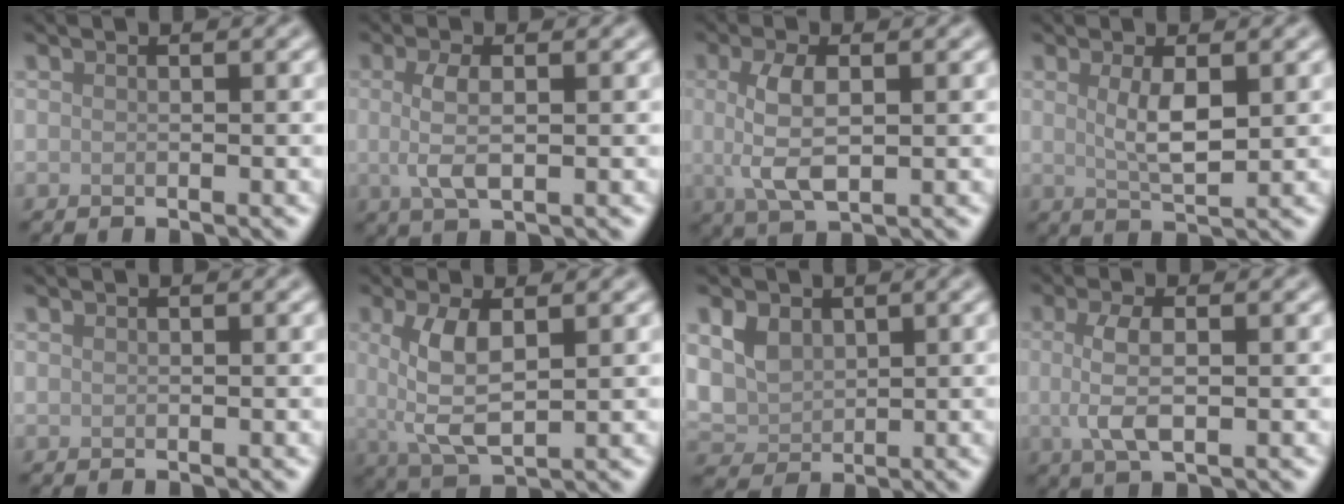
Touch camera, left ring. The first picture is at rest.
{"total": 3.1, "force": [0.1, 1.1, 2.9], "torque": [-0.063, -0.001, 0.002]}
{"total": 4.4, "force": [0.3, 1.8, 4.0], "torque": [-0.088, -0.001, 0.005]}
{"total": 3.0, "force": [0.7, 0.9, 2.8], "torque": [-0.057, -0.005, 0.015]}
{"total": 0.0}
{"total": 5.0, "force": [0.7, 2.0, 4.5], "torque": [-0.095, -0.001, 0.016]}
{"total": 3.6, "force": [1.2, 2.8, 1.9], "torque": [-0.045, -0.004, 0.022]}
{"total": 3.6, "force": [0.1, 1.3, 3.3], "torque": [-0.072, -0.001, 0.001]}